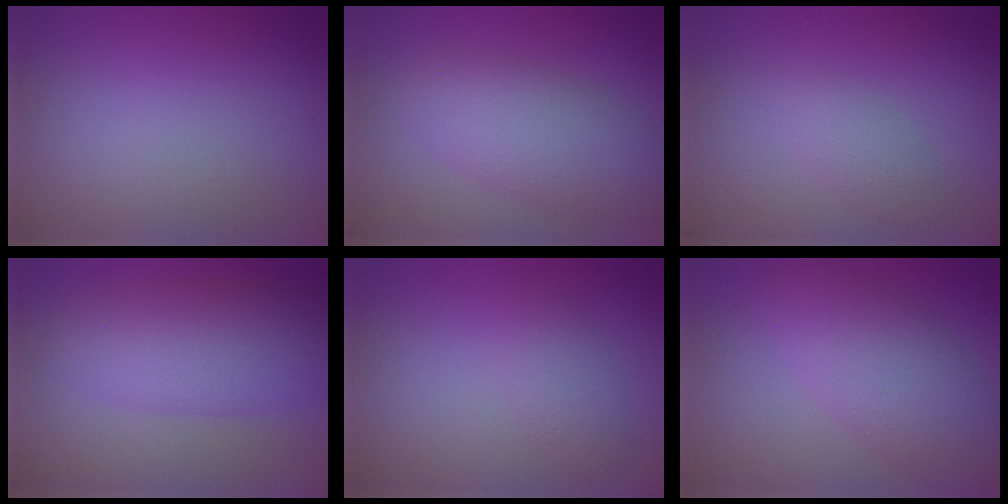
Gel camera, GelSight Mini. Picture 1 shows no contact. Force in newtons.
{"total": 5.5, "press": 5.5, "slide": 0.2}
{"total": 1.7, "press": 1.7, "slide": 0.0}
{"total": 6.1, "press": 6.1, "slide": 0.2}
{"total": 1.8, "press": 1.8, "slide": 0.0}
{"total": 5.9, "press": 5.9, "slide": 0.2}